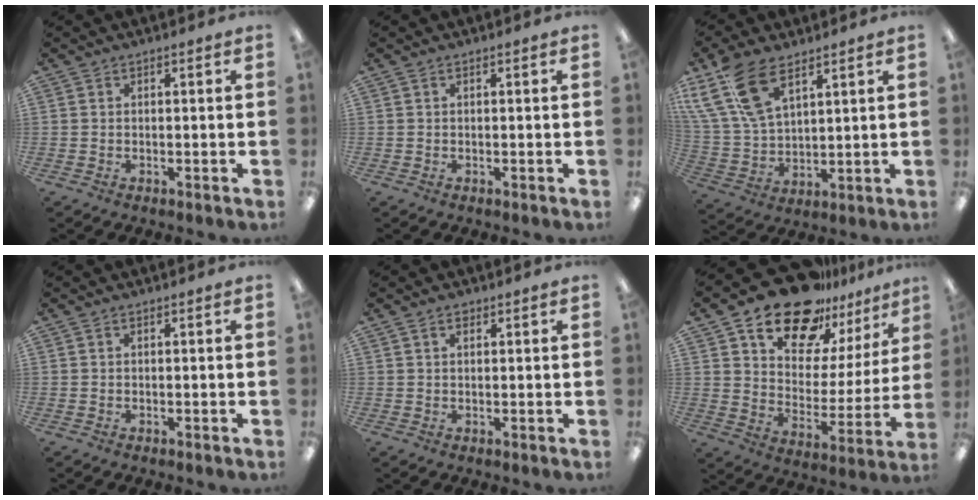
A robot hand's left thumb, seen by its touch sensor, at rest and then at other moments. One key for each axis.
{"total": 0.0}
{"total": 17.1, "fx": 10.1, "fy": 8.8, "fz": 10.7, "tx": -0.250, "ty": -0.037, "tz": 0.188}
{"total": 0.0}
{"total": 1.6, "fx": 1.0, "fy": 0.8, "fz": 1.0, "tx": -0.013, "ty": -0.002, "tz": 0.017}
{"total": 20.4, "fx": 16.5, "fy": 9.2, "fz": 7.8, "tx": -0.139, "ty": -0.118, "tz": 0.291}